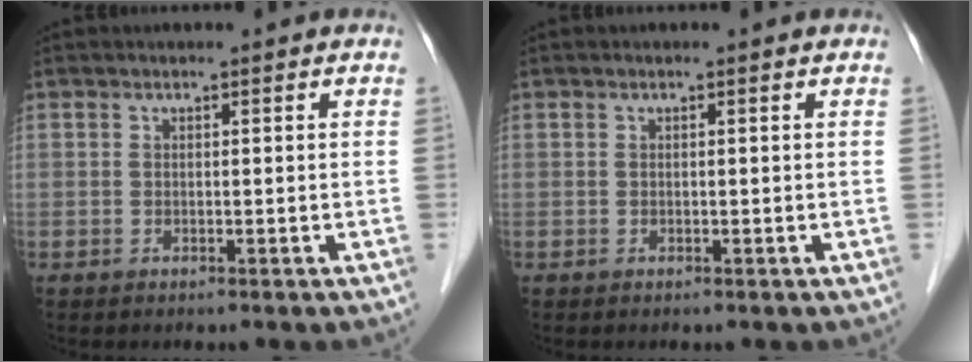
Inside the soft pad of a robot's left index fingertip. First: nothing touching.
{"total": 0.0}